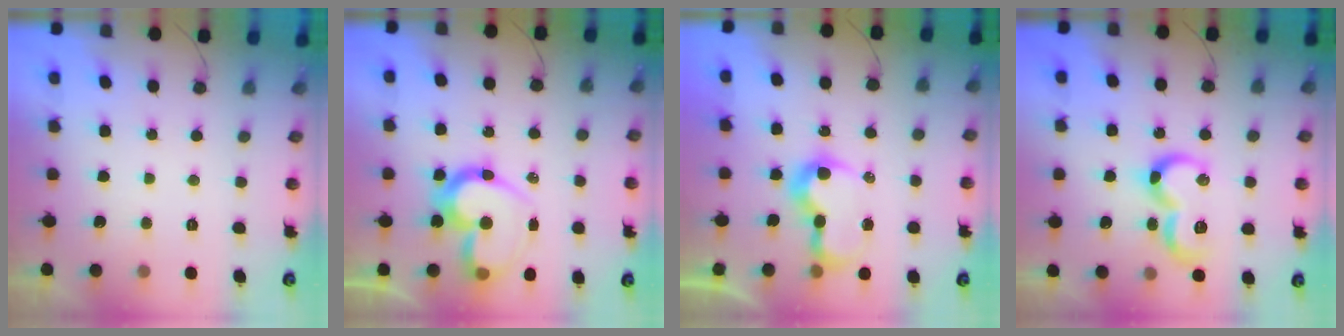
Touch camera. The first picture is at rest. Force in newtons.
{"total": 16.2, "press": 16.1, "slide": 1.7}
{"total": 8.0, "press": 8.0, "slide": 0.2}
{"total": 12.6, "press": 12.6, "slide": 1.2}